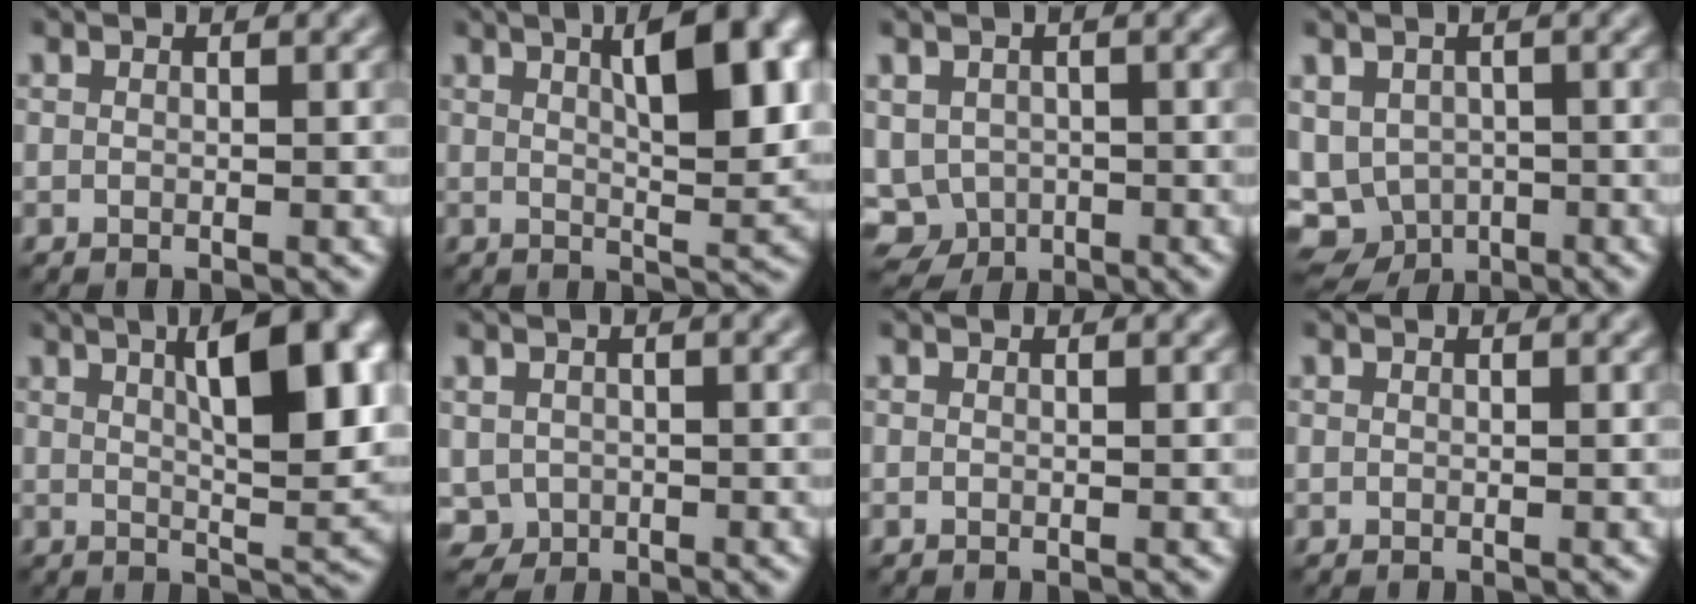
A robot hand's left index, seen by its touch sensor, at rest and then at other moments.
{"total": 8.8, "force": [2.7, 2.6, 8.0], "torque": [-0.102, 0.012, 0.042]}
{"total": 4.2, "force": [-1.2, 3.6, 1.8], "torque": [-0.034, 0.000, -0.018]}
{"total": 6.8, "force": [-2.2, 5.4, 3.4], "torque": [-0.053, -0.017, -0.020]}
{"total": 10.3, "force": [3.0, 3.1, 9.4], "torque": [-0.125, 0.009, 0.047]}
{"total": 2.0, "force": [-0.3, 1.9, 0.5], "torque": [-0.008, -0.005, -0.006]}
{"total": 0.0}
{"total": 0.0}